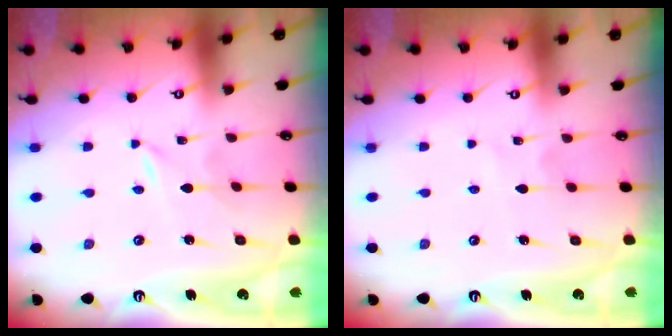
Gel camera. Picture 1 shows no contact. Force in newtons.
{"total": 2.6, "press": 2.6, "slide": 0.2}